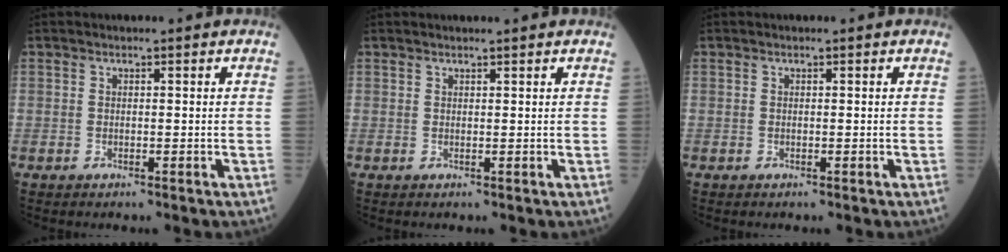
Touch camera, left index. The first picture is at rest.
{"total": 1.2, "force": [1.1, -0.2, 0.3], "torque": [-0.009, 0.005, 0.022]}
{"total": 0.0}